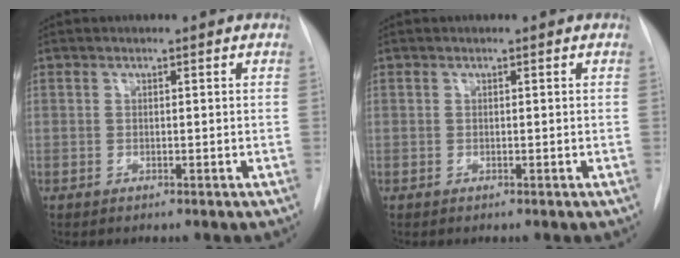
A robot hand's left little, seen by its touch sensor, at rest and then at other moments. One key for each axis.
{"total": 0.0}